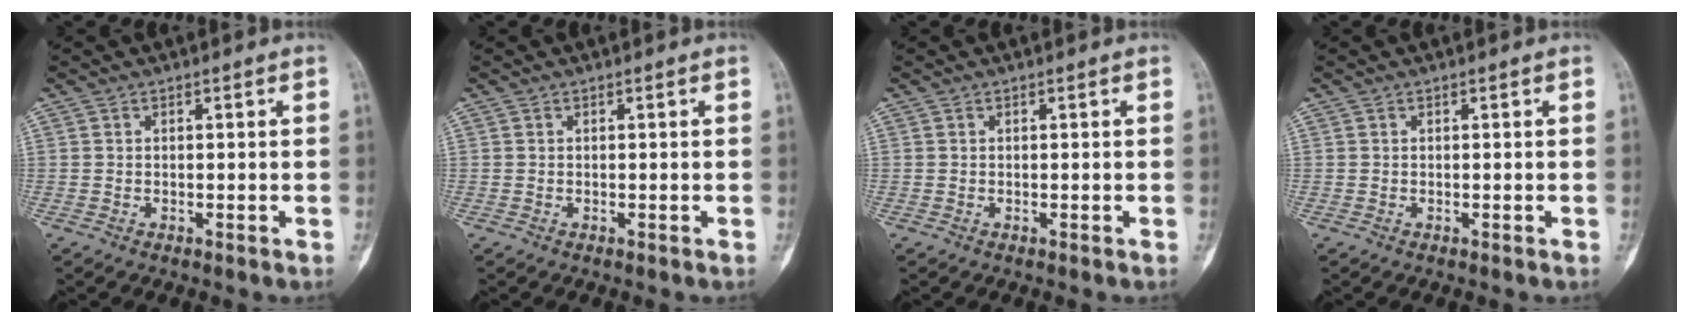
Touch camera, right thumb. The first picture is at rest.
{"total": 0.0}
{"total": 0.0}
{"total": 0.0}